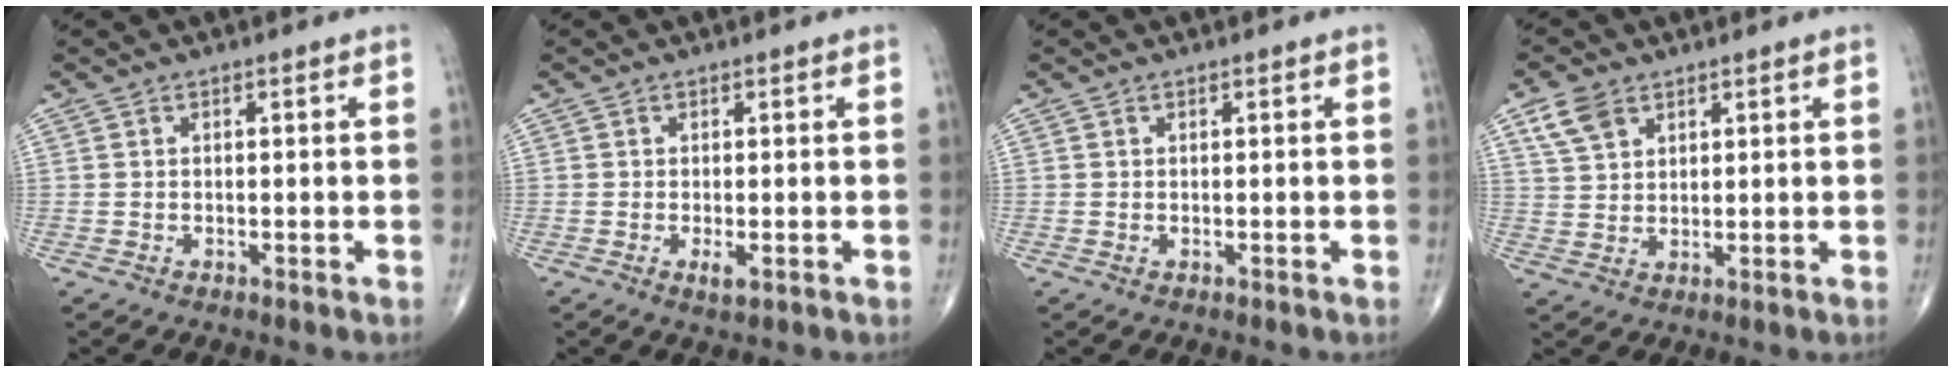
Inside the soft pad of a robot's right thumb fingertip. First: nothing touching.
{"total": 1.8, "force": [-0.5, 0.5, 1.6], "torque": [-0.032, -0.007, -0.009]}
{"total": 0.0}
{"total": 5.7, "force": [3.3, 3.6, 2.9], "torque": [-0.049, -0.007, 0.068]}